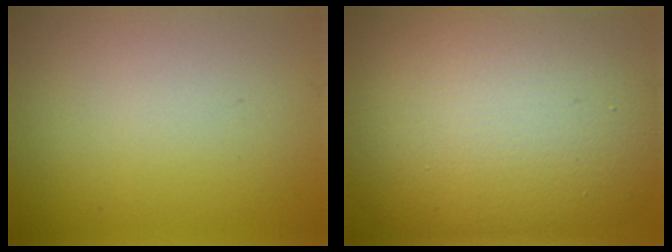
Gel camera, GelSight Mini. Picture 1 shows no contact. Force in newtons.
{"total": 17.4, "press": 17.4, "slide": 1.0}